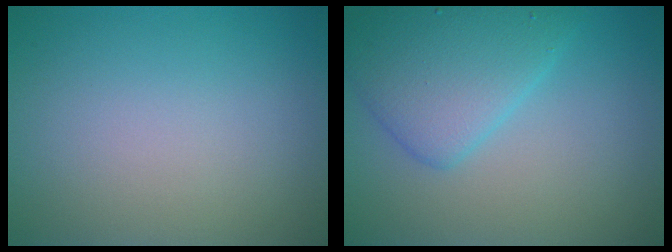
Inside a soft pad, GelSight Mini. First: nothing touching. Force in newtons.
{"total": 5.2, "press": 5.2, "slide": 0.2}